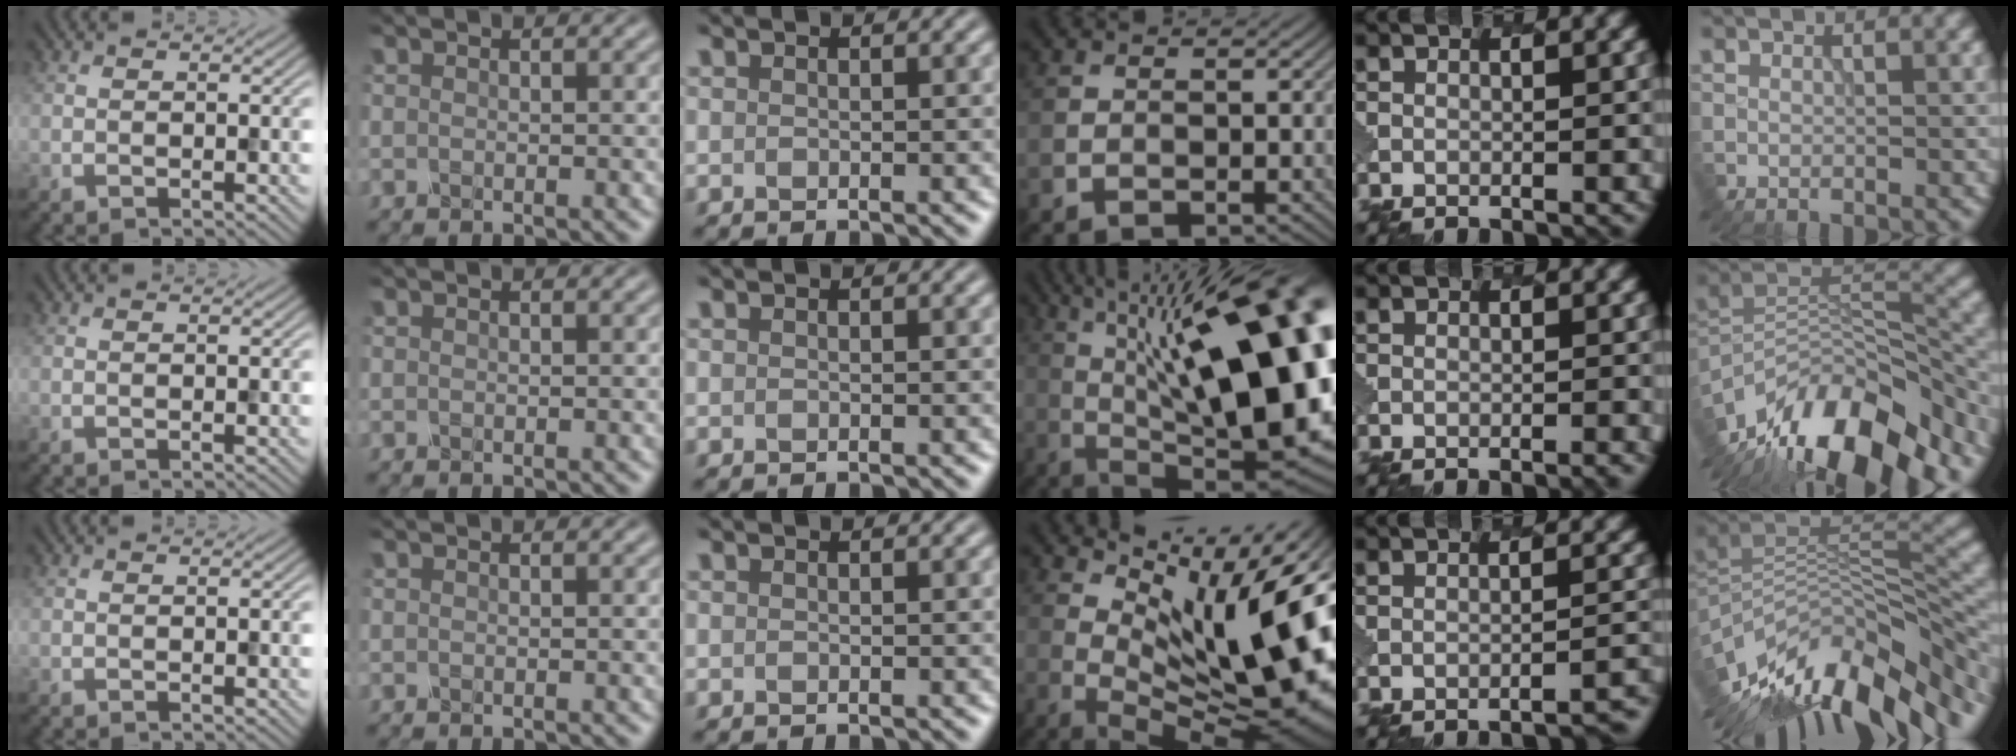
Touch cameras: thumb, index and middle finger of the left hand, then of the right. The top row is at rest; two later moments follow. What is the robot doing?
{"motion": "dispense", "object": "syringe"}